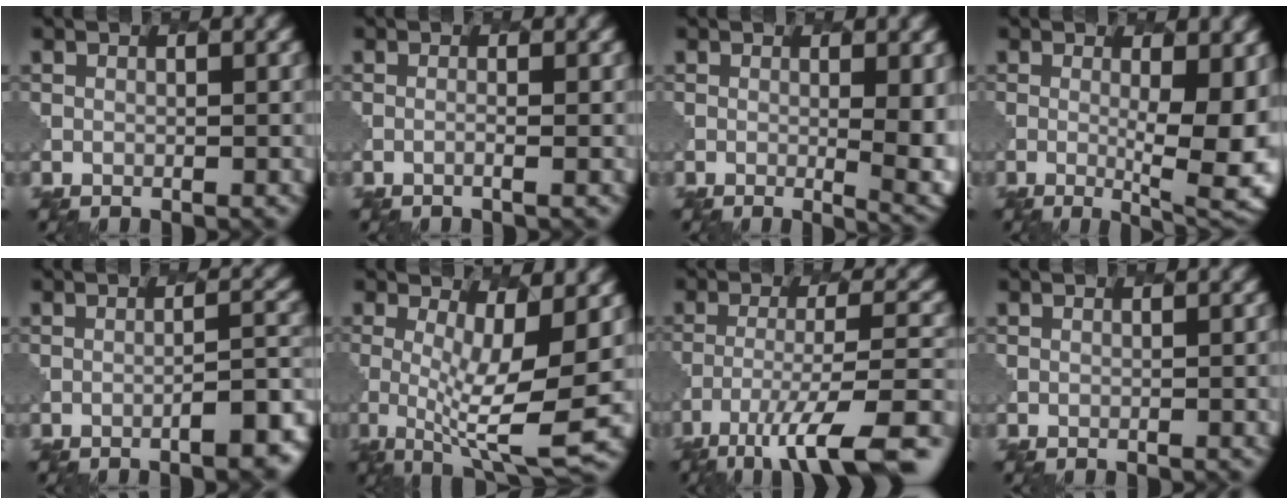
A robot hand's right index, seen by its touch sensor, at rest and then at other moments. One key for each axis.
{"total": 0.8, "fx": 0.0, "fy": 0.2, "fz": 0.8, "tx": -0.008, "ty": -0.002, "tz": -0.016}
{"total": 5.8, "fx": 0.3, "fy": 2.1, "fz": 5.4, "tx": -0.054, "ty": -0.008, "tz": 0.008}
{"total": 8.4, "fx": 0.0, "fy": 2.4, "fz": 8.0, "tx": -0.100, "ty": -0.012, "tz": 0.004}
{"total": 4.9, "fx": -2.8, "fy": 1.4, "fz": 3.8, "tx": -0.042, "ty": 0.010, "tz": -0.038}
{"total": 7.7, "fx": -0.1, "fy": 1.9, "fz": 7.5, "tx": -0.123, "ty": -0.011, "tz": -0.003}
{"total": 10.6, "fx": -6.6, "fy": 2.5, "fz": 7.9, "tx": -0.137, "ty": -0.003, "tz": -0.106}
{"total": 1.5, "fx": 0.0, "fy": 0.5, "fz": 1.4, "tx": -0.009, "ty": 0.003, "tz": 0.003}